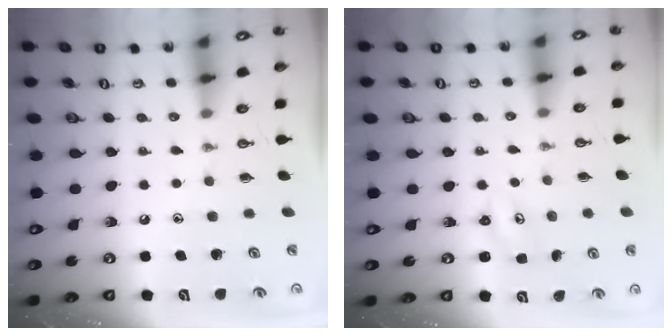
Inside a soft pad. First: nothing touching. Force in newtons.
{"total": 2.3, "press": 2.3, "slide": 0.2}